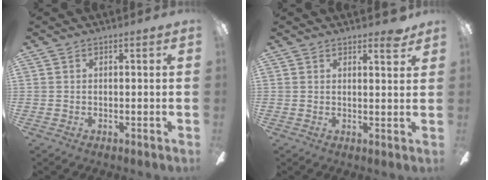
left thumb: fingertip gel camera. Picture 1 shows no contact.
{"total": 3.0, "force": [2.5, 0.5, 1.6], "torque": [-0.011, -0.015, 0.039]}